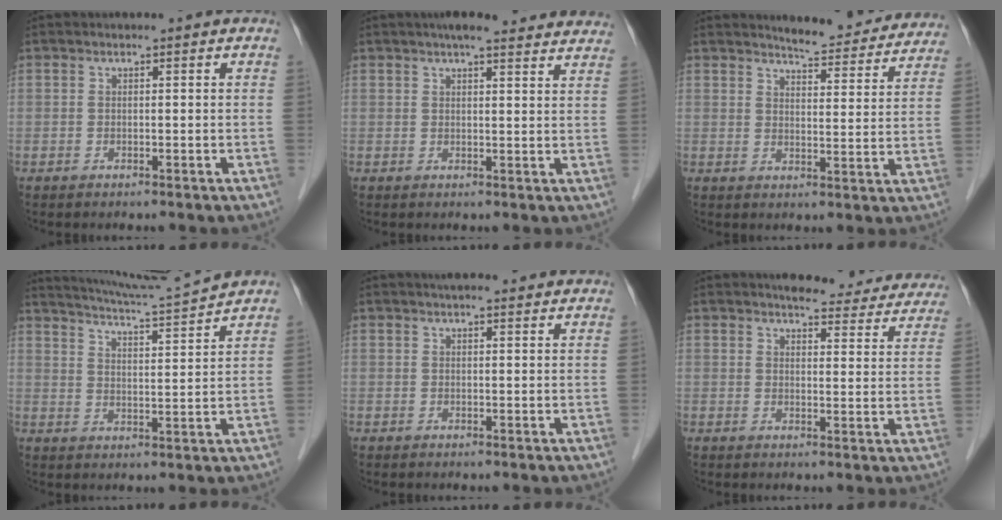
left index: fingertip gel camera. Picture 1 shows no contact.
{"total": 13.8, "force": [12.5, 1.8, 5.6], "torque": [-0.061, 0.026, 0.138]}
{"total": 11.8, "force": [11.3, 1.9, 2.8], "torque": [-0.026, -0.018, 0.126]}
{"total": 10.5, "force": [10.1, -2.5, 2.0], "torque": [-0.052, -0.023, 0.162]}
{"total": 7.0, "force": [6.3, 0.7, 2.9], "torque": [-0.038, 0.023, 0.075]}
{"total": 14.3, "force": [13.2, 3.4, 4.3], "torque": [-0.023, -0.021, 0.133]}